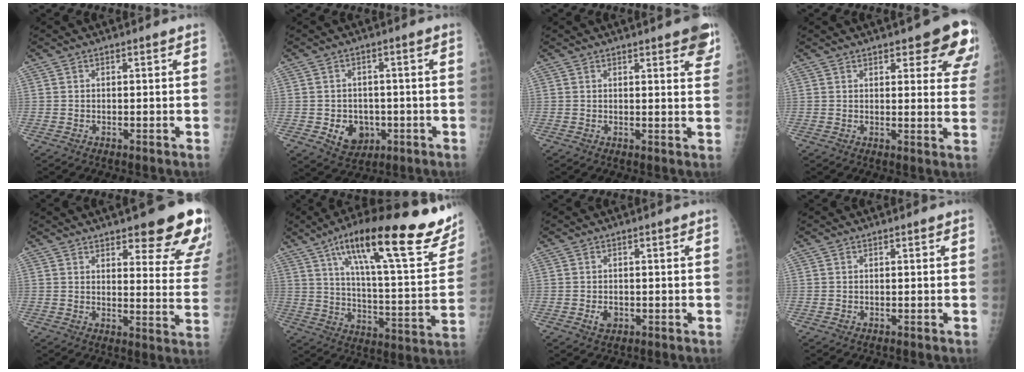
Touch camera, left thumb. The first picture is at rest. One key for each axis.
{"total": 6.7, "fx": -1.8, "fy": 5.5, "fz": 3.4, "tx": -0.023, "ty": 0.007, "tz": -0.018}
{"total": 7.0, "fx": 4.2, "fy": 2.0, "fz": 5.2, "tx": -0.039, "ty": -0.011, "tz": 0.046}
{"total": 10.8, "fx": 6.5, "fy": 3.8, "fz": 7.7, "tx": -0.053, "ty": -0.028, "tz": 0.069}
{"total": 17.5, "fx": 11.3, "fy": 5.1, "fz": 12.3, "tx": -0.112, "ty": -0.057, "tz": 0.132}
{"total": 28.7, "fx": 17.3, "fy": 6.9, "fz": 21.8, "tx": -0.296, "ty": -0.040, "tz": 0.262}
{"total": 2.2, "fx": -0.6, "fy": 1.6, "fz": 1.3, "tx": -0.018, "ty": 0.001, "tz": -0.008}
{"total": 0.0}